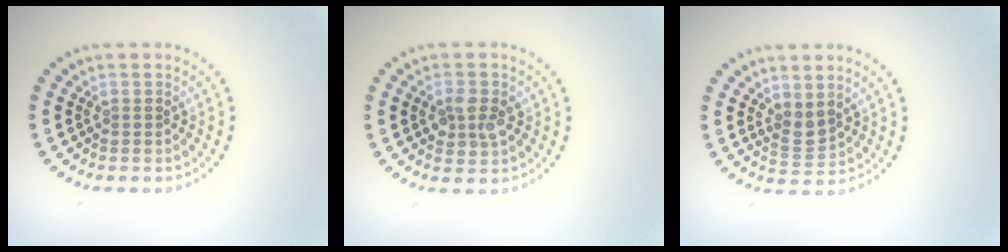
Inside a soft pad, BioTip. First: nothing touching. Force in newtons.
{"total": 2.4, "press": 2.4, "slide": 0.1}
{"total": 1.8, "press": 1.5, "slide": 1.0}